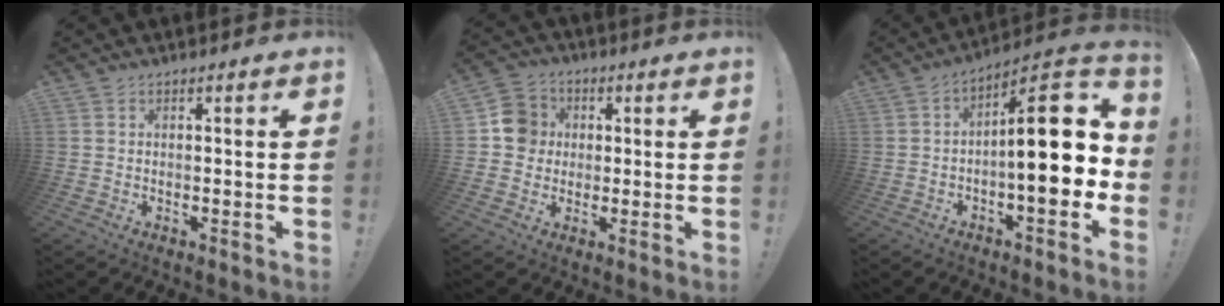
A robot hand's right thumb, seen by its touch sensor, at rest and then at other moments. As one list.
[{"total": 9.8, "force": [0.9, 9.2, 3.2], "torque": [-0.028, 0.013, 0.023]}, {"total": 18.5, "force": [0.2, 7.2, 17.0], "torque": [-0.228, 0.003, 0.006]}]